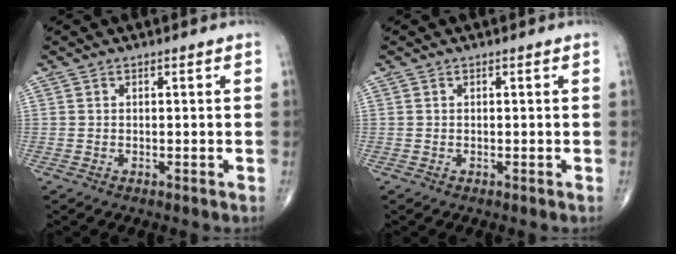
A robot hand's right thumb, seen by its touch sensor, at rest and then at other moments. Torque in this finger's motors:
{"motor_torque": [0.00, 0.00, 0.00, 0.00, 0.00]}